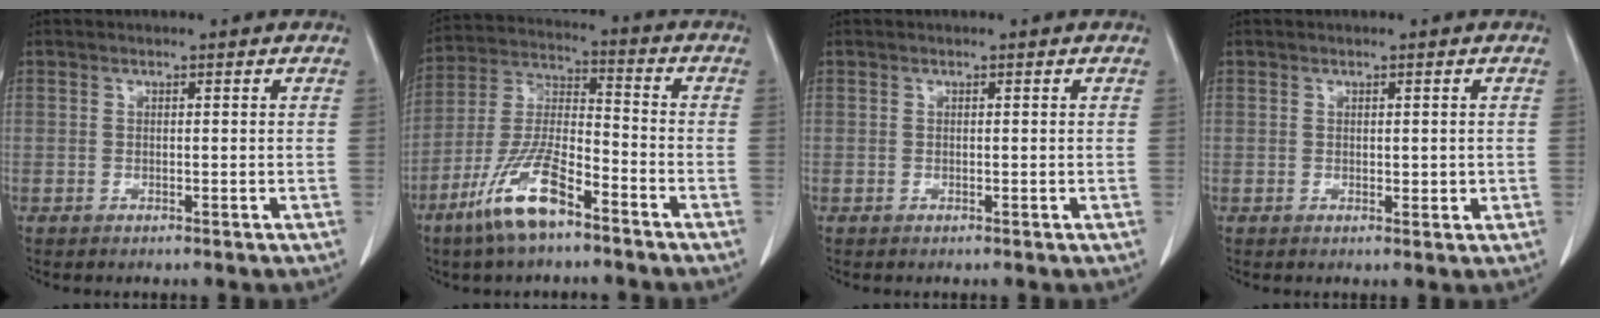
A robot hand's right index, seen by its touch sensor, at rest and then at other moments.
{"total": 12.2, "force": [-7.6, 2.8, 9.1], "torque": [-0.196, -0.012, -0.147]}
{"total": 0.0}
{"total": 1.4, "force": [0.1, 0.9, 1.0], "torque": [-0.012, -0.001, 0.005]}